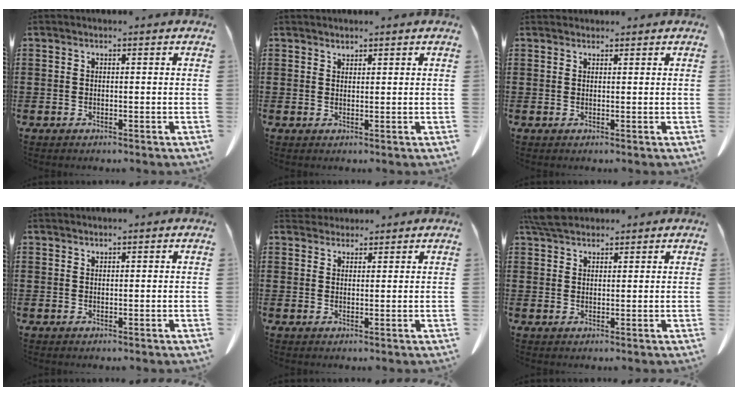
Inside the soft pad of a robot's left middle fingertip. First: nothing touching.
{"total": 1.1, "force": [1.1, 0.2, 0.0], "torque": [-0.003, -0.003, 0.023]}
{"total": 1.1, "force": [1.0, 0.4, 0.0], "torque": [-0.004, 0.000, 0.021]}
{"total": 0.5, "force": [0.5, 0.0, 0.1], "torque": [-0.004, -0.003, 0.012]}
{"total": 2.4, "force": [2.3, 0.8, 0.1], "torque": [-0.010, -0.002, 0.045]}
{"total": 4.2, "force": [3.7, 1.3, 1.6], "torque": [-0.041, 0.000, 0.071]}